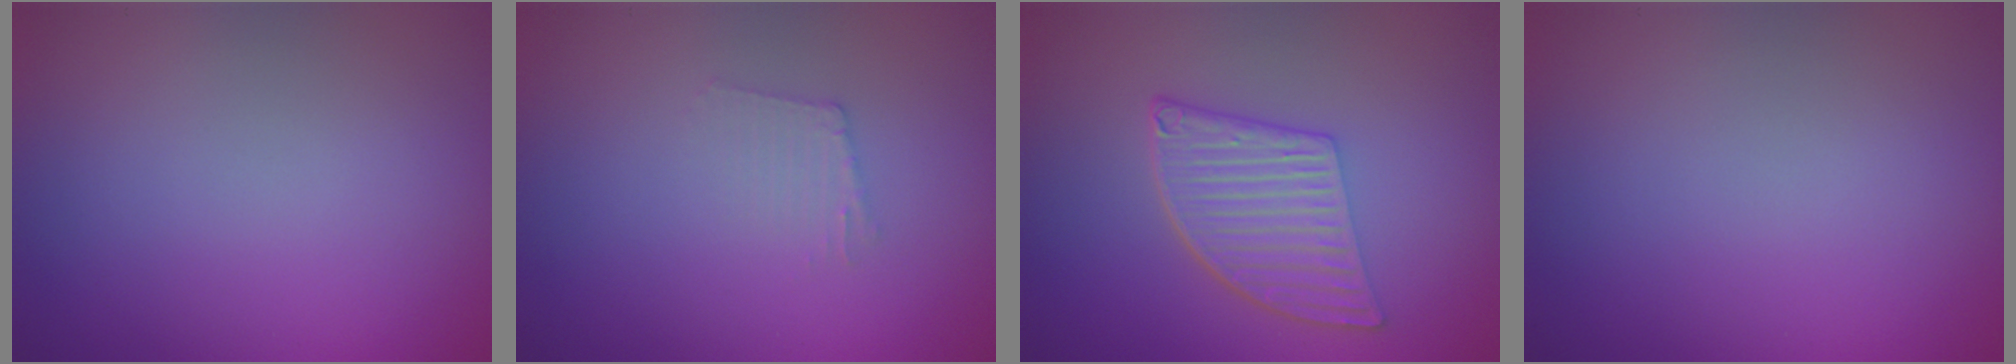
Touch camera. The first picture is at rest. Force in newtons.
{"total": 1.2, "press": 1.2, "slide": 0.2}
{"total": 5.7, "press": 4.1, "slide": 4.0}
{"total": 0.0}